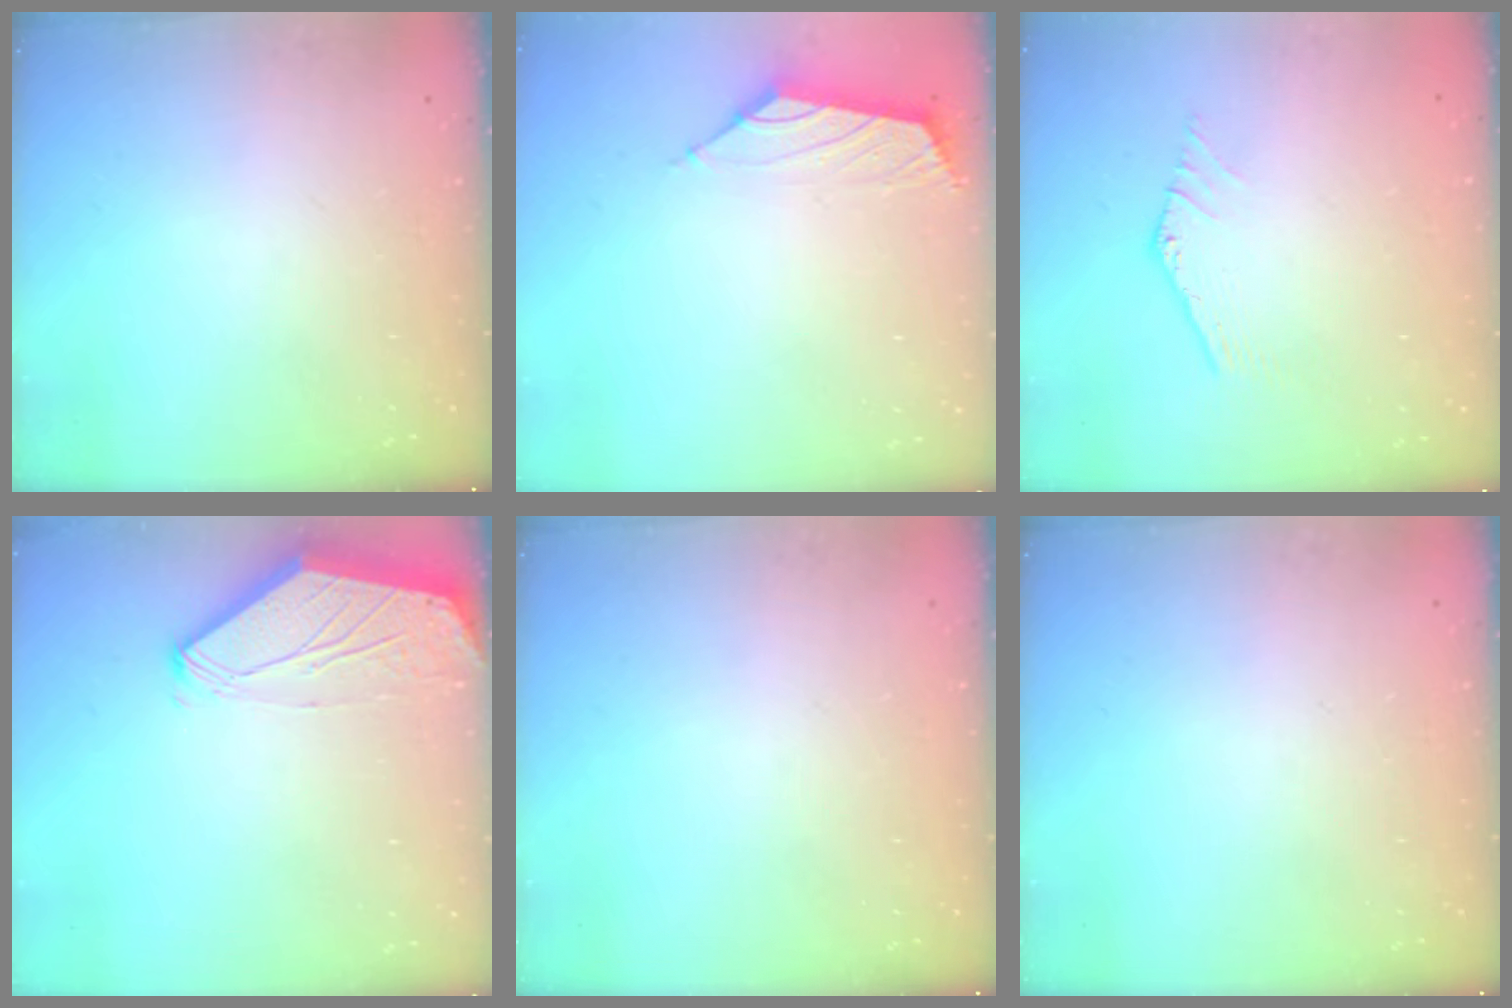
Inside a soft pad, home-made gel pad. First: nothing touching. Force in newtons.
{"total": 1.7, "press": 1.6, "slide": 0.6}
{"total": 0.7, "press": 0.6, "slide": 0.3}
{"total": 0.0}
{"total": 0.0}
{"total": 0.0}